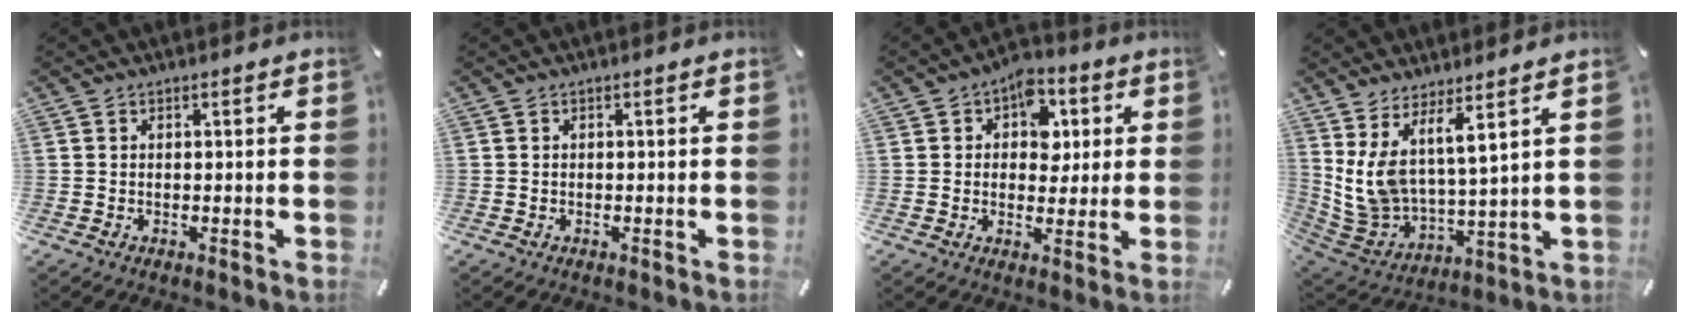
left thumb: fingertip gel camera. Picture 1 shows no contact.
{"total": 0.0}
{"total": 8.6, "force": [2.2, 6.8, 4.8], "torque": [-0.053, -0.004, 0.033]}
{"total": 9.1, "force": [6.3, 3.3, 5.7], "torque": [-0.151, -0.062, 0.116]}